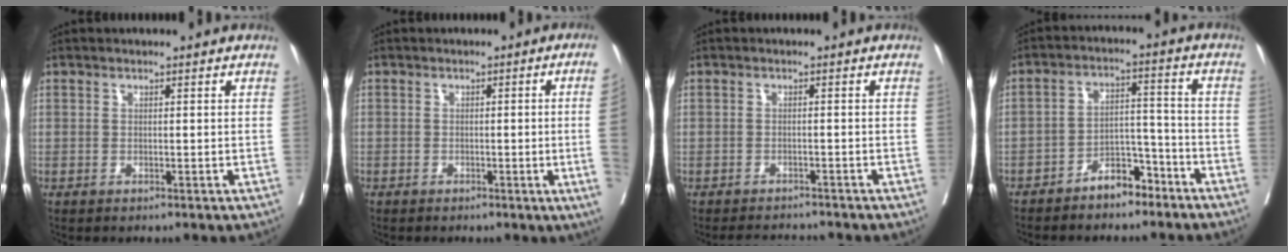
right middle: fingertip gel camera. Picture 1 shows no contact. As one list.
[{"total": 6.1, "force": [-0.9, -2.2, 5.6], "torque": [-0.060, -0.013, -0.012]}, {"total": 3.3, "force": [-3.3, 0.8, 0.0], "torque": [0.004, -0.008, -0.050]}, {"total": 6.2, "force": [-4.8, 2.7, 2.8], "torque": [-0.047, 0.022, -0.079]}]